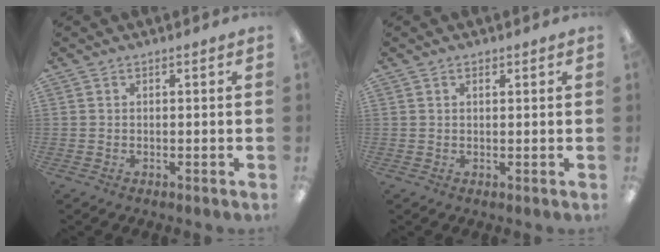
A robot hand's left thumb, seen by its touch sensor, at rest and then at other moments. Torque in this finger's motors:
{"motor_torque": [-0.06, -0.01, -0.10, -0.08, -0.01]}